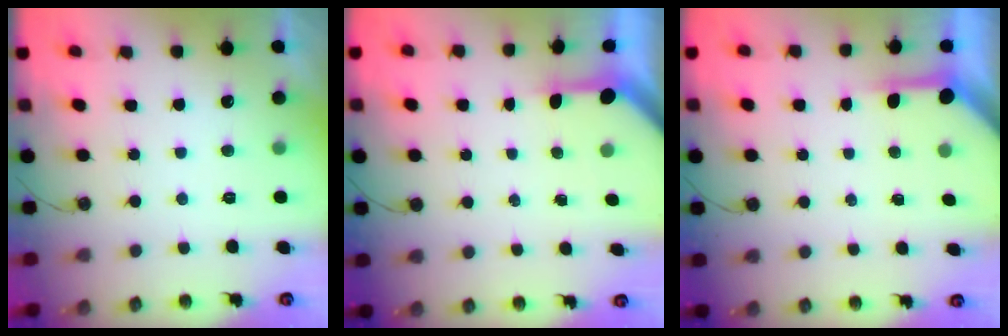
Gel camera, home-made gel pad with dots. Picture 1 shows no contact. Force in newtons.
{"total": 3.4, "press": 3.4, "slide": 0.4}
{"total": 3.8, "press": 3.8, "slide": 0.3}